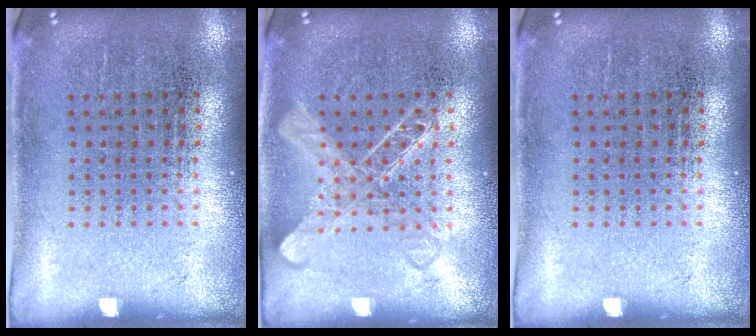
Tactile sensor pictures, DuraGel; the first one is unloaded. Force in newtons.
{"total": 2.3, "press": 2.3, "slide": 0.4}
{"total": 0.0}